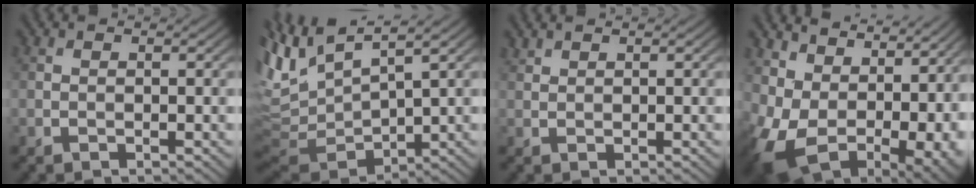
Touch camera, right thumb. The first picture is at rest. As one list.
[{"total": 10.7, "force": [4.3, 3.9, 9.0], "torque": [-0.218, 0.012, 0.091]}, {"total": 1.1, "force": [1.0, 0.1, 0.2], "torque": [-0.009, 0.004, 0.027]}, {"total": 15.9, "force": [4.1, 10.4, 11.3], "torque": [-0.202, -0.029, 0.118]}]